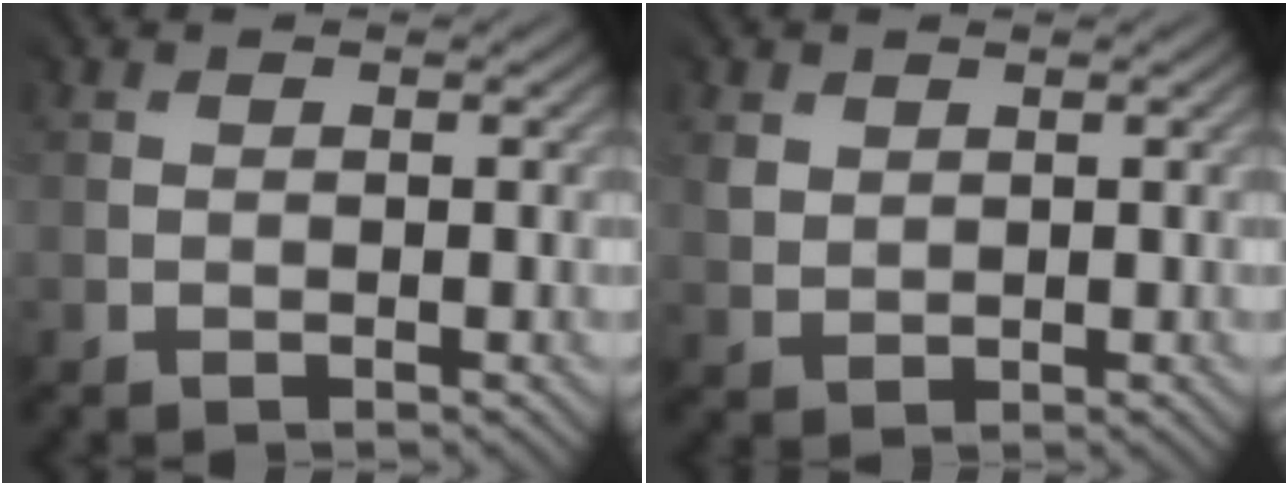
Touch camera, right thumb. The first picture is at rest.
{"total": 2.4, "force": [1.8, 1.2, -1.0], "torque": [0.015, 0.001, 0.034]}